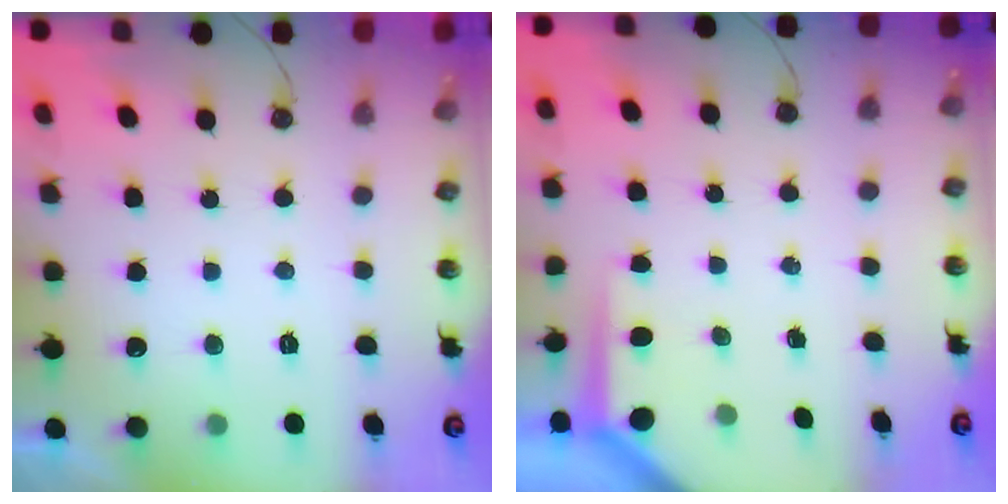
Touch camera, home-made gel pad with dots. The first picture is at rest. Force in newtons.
{"total": 4.0, "press": 3.9, "slide": 0.3}